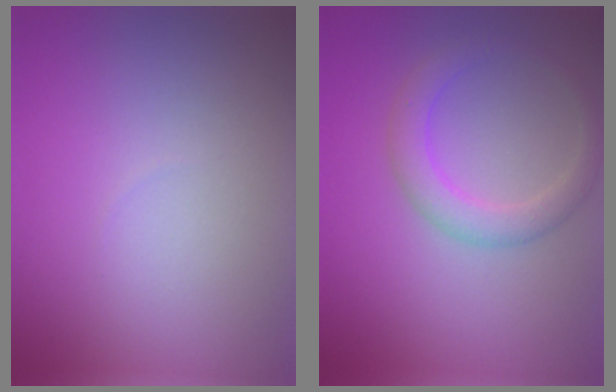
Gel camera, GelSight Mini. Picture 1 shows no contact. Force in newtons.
{"total": 2.8, "press": 2.8, "slide": 0.1}